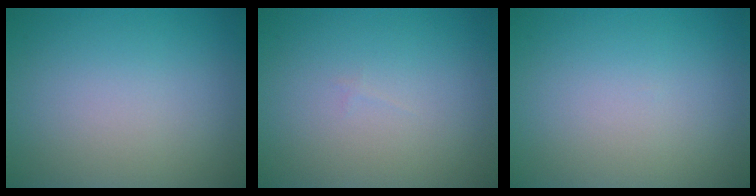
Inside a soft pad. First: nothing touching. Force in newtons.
{"total": 0.0}
{"total": 0.0}